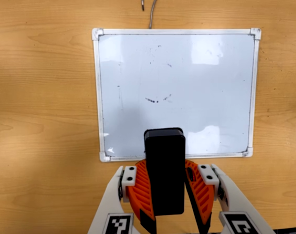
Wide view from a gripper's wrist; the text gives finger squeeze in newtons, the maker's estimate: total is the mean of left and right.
{"total": 11.3, "left": 10.8, "right": 11.8}